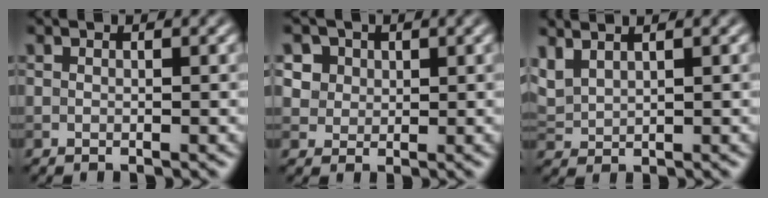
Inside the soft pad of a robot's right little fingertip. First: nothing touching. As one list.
[{"total": 4.6, "force": [2.3, 3.6, 1.8], "torque": [-0.037, 0.008, 0.037]}, {"total": 2.3, "force": [1.9, 0.6, 1.1], "torque": [-0.035, 0.011, 0.044]}]